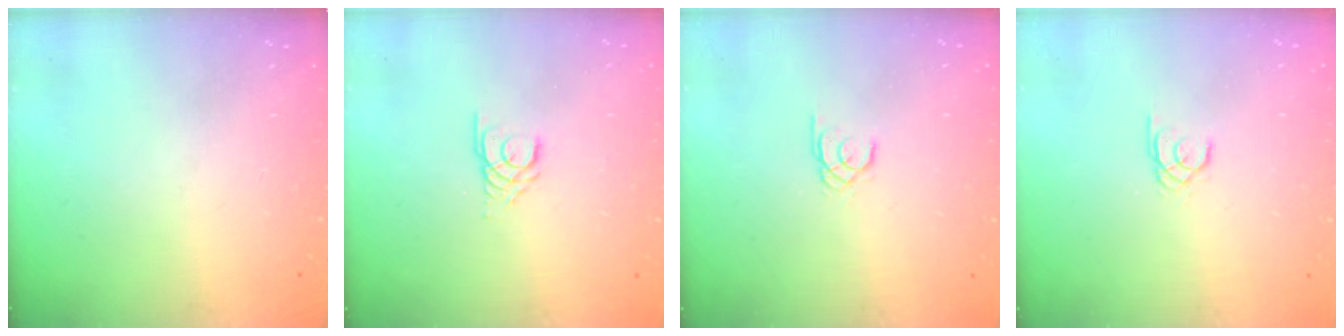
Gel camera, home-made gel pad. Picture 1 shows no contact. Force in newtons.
{"total": 3.0, "press": 2.9, "slide": 0.3}
{"total": 1.3, "press": 1.3, "slide": 0.1}
{"total": 1.3, "press": 1.3, "slide": 0.1}